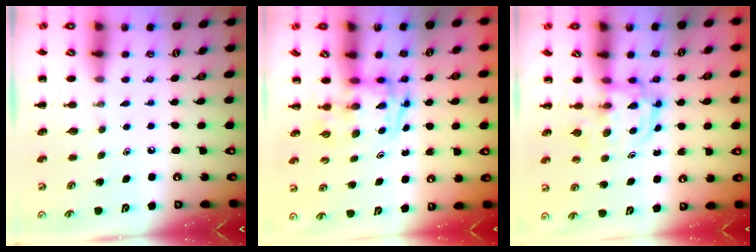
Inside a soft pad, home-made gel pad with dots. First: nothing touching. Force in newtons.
{"total": 3.2, "press": 3.2, "slide": 0.6}
{"total": 3.0, "press": 3.0, "slide": 0.4}